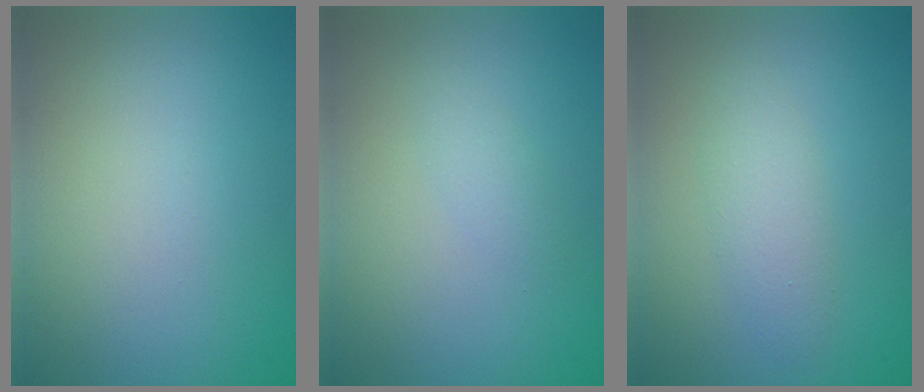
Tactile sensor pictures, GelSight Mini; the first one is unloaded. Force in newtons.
{"total": 1.1, "press": 1.1, "slide": 0.0}
{"total": 2.3, "press": 2.3, "slide": 0.1}